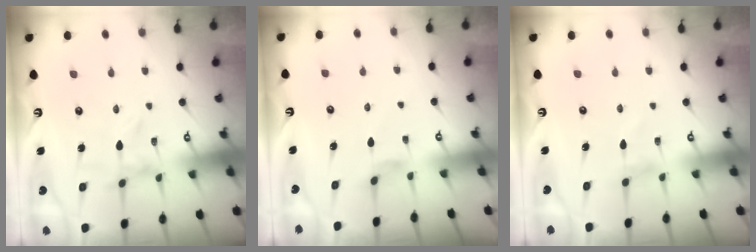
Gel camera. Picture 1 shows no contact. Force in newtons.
{"total": 1.8, "press": 1.7, "slide": 0.5}
{"total": 0.6, "press": 0.6, "slide": 0.1}